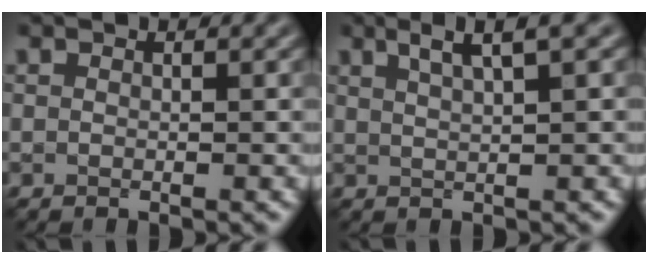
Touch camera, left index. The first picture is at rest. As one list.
[{"total": 3.3, "force": [1.9, 0.4, 2.7], "torque": [-0.033, 0.008, 0.033]}]